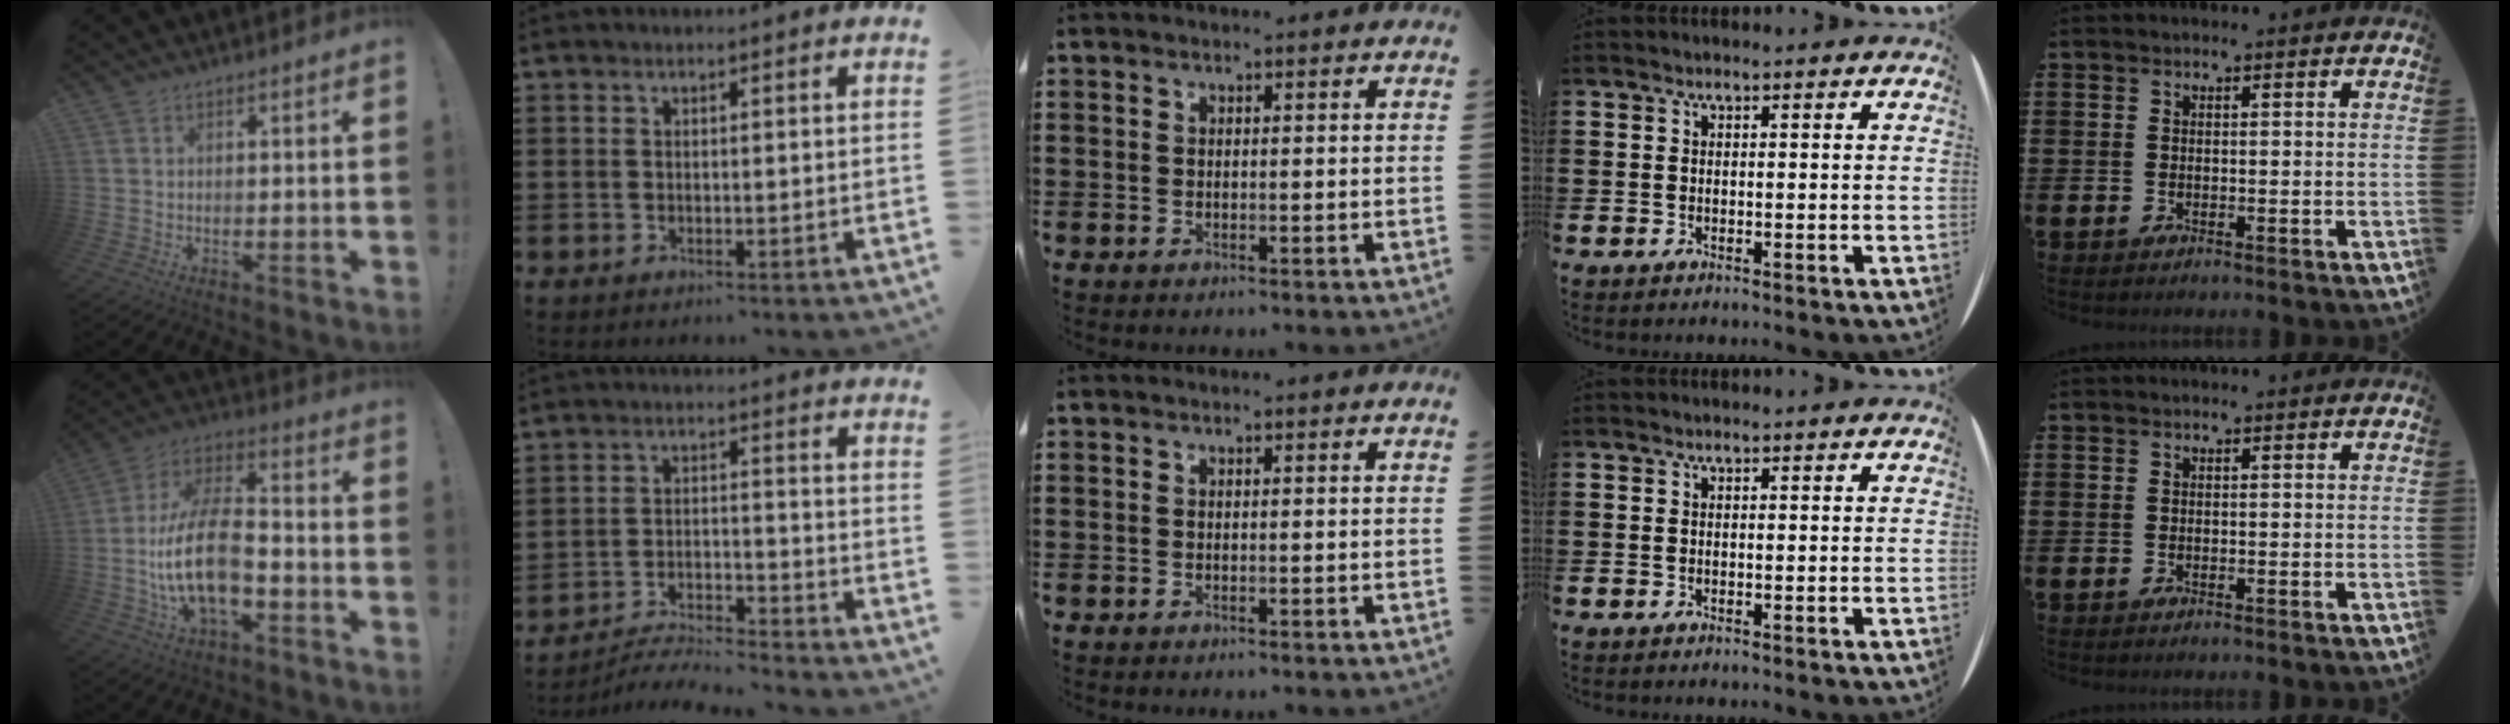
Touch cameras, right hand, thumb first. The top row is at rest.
{"thumb": {"total": 18.7, "force": [-4.6, 9.9, 15.2], "torque": [-0.286, 0.027, -0.074]}, "index": {"total": 5.1, "force": [-5.0, 0.0, 1.0], "torque": [-0.028, -0.002, -0.103]}}